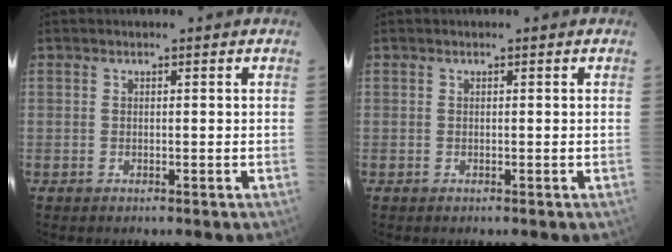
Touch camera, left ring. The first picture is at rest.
{"total": 0.0}